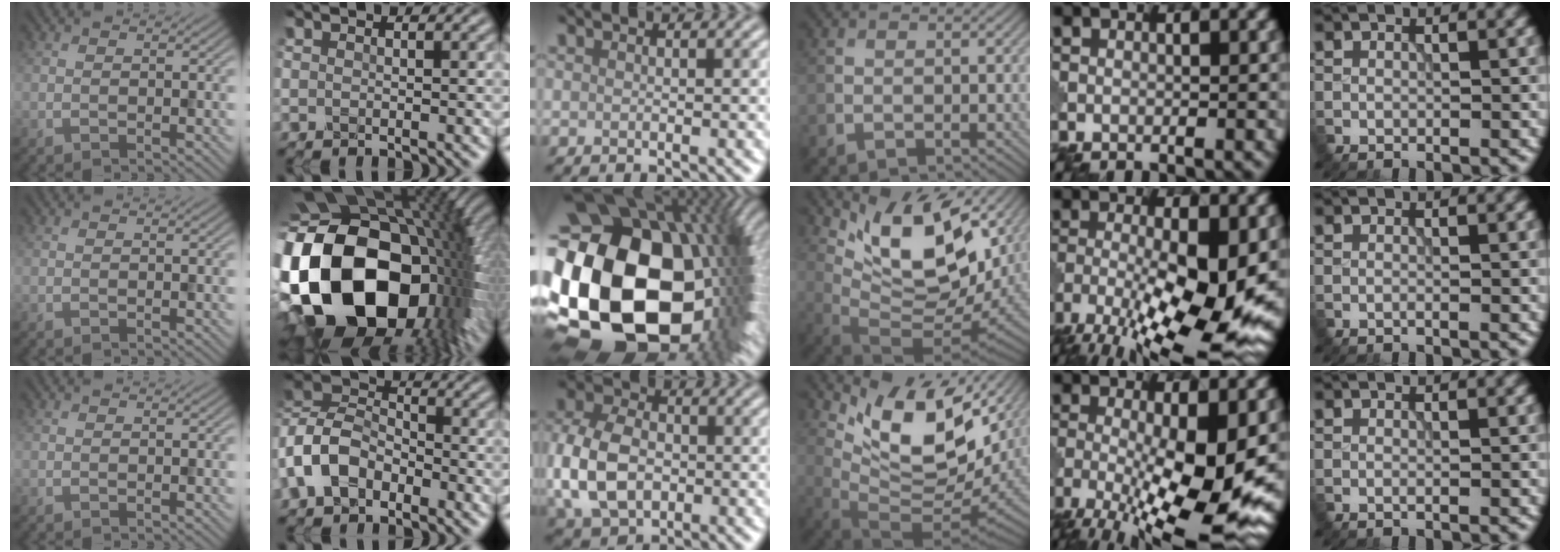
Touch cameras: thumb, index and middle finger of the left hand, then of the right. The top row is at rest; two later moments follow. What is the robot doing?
{"motion": "dispense", "object": "glue stick"}